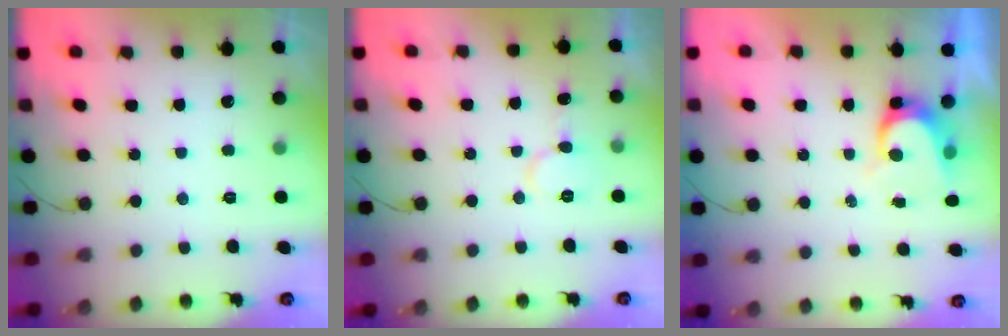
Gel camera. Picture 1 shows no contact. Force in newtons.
{"total": 6.4, "press": 6.4, "slide": 0.6}
{"total": 5.2, "press": 5.2, "slide": 0.4}